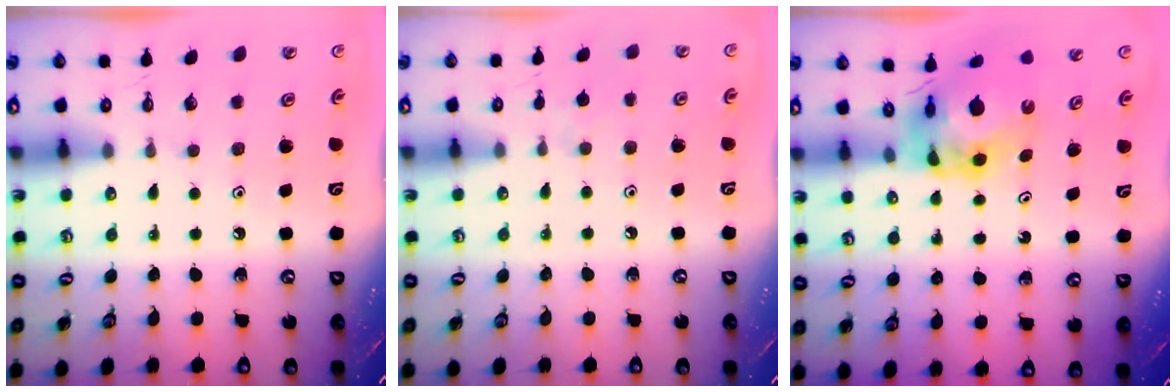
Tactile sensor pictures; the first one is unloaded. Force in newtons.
{"total": 4.5, "press": 4.4, "slide": 0.7}
{"total": 7.3, "press": 7.2, "slide": 0.9}